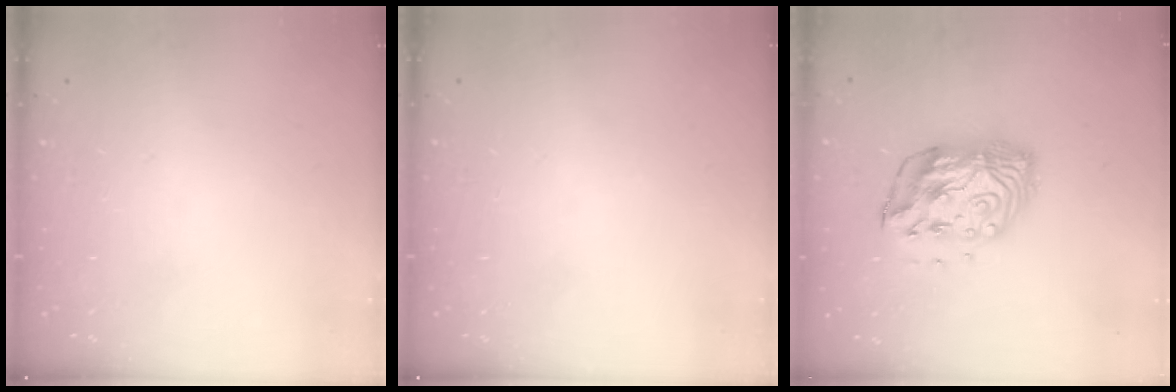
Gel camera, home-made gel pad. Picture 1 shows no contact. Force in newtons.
{"total": 0.0}
{"total": 13.2, "press": 13.2, "slide": 1.1}